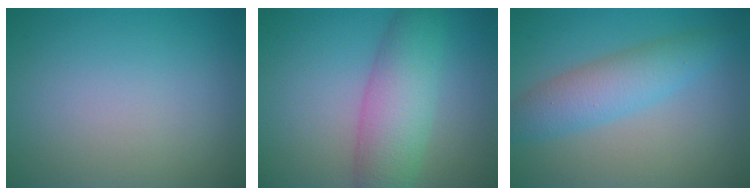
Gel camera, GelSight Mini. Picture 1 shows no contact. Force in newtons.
{"total": 6.1, "press": 6.1, "slide": 0.2}
{"total": 4.3, "press": 4.3, "slide": 0.1}